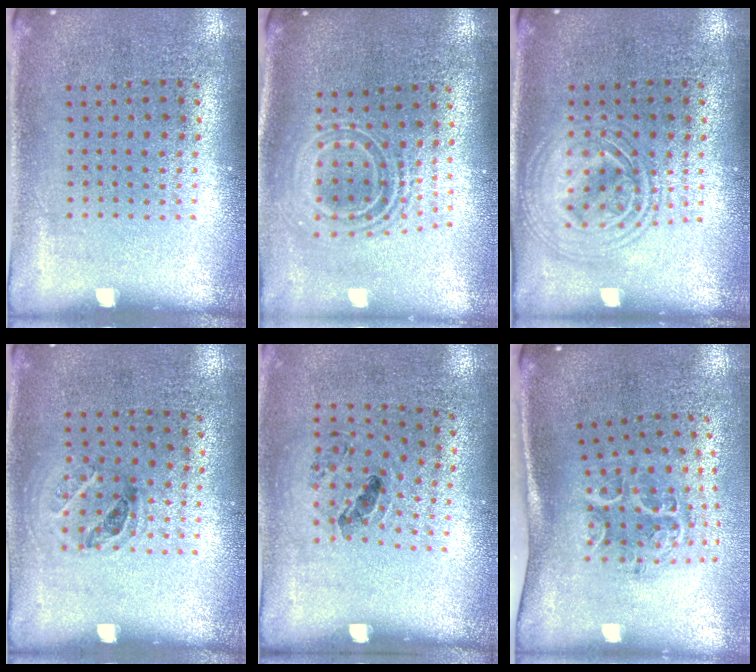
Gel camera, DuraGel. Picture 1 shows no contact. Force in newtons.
{"total": 2.2, "press": 1.6, "slide": 1.5}
{"total": 2.6, "press": 2.6, "slide": 0.3}
{"total": 1.0, "press": 0.7, "slide": 0.7}
{"total": 1.1, "press": 0.7, "slide": 0.9}
{"total": 1.4, "press": 1.3, "slide": 0.7}